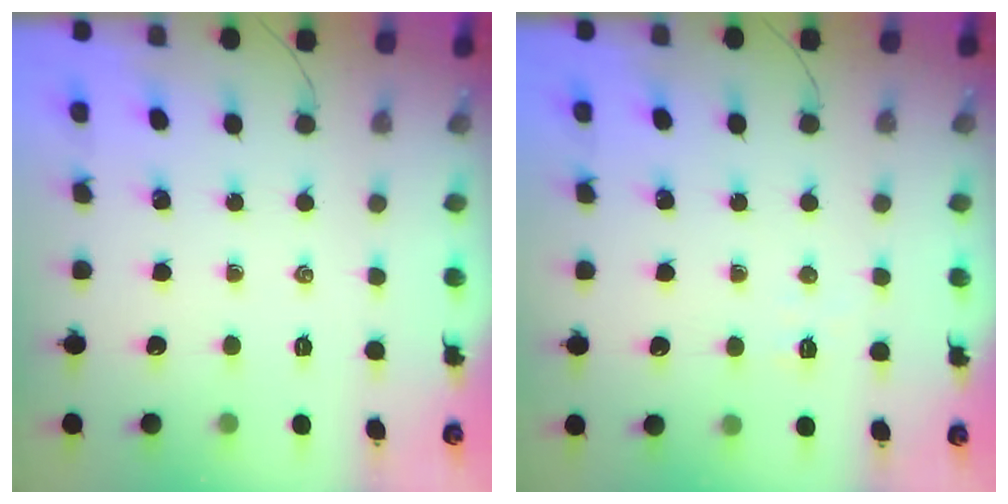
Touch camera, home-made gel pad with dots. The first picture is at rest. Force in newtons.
{"total": 2.9, "press": 2.8, "slide": 0.9}